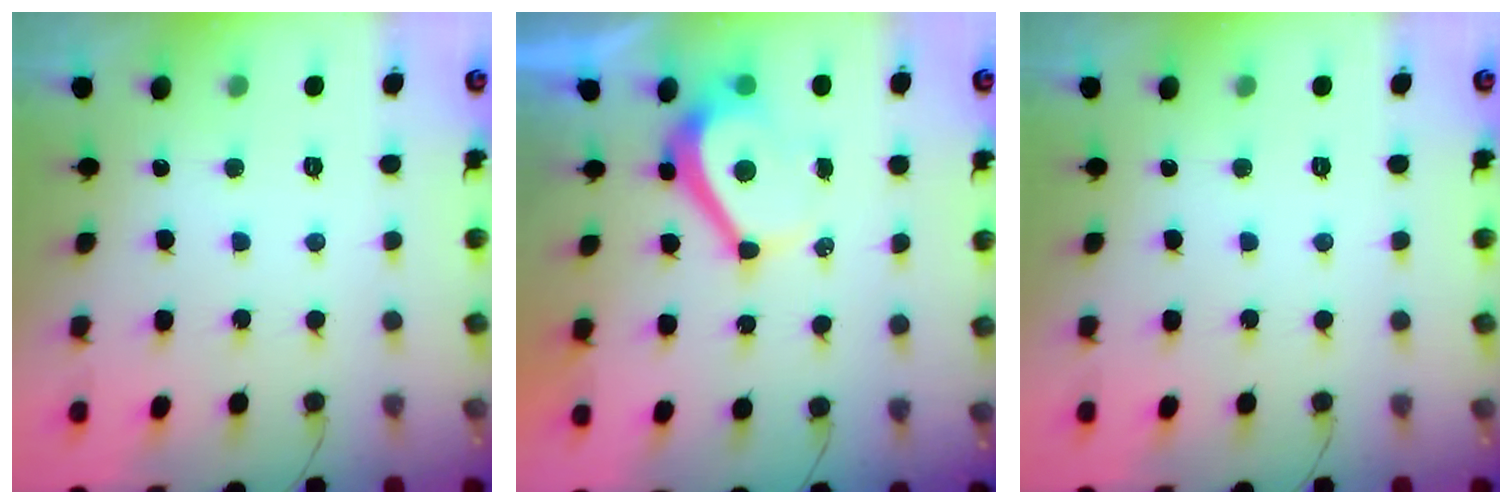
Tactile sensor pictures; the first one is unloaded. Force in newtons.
{"total": 4.9, "press": 4.9, "slide": 0.2}
{"total": 0.0}